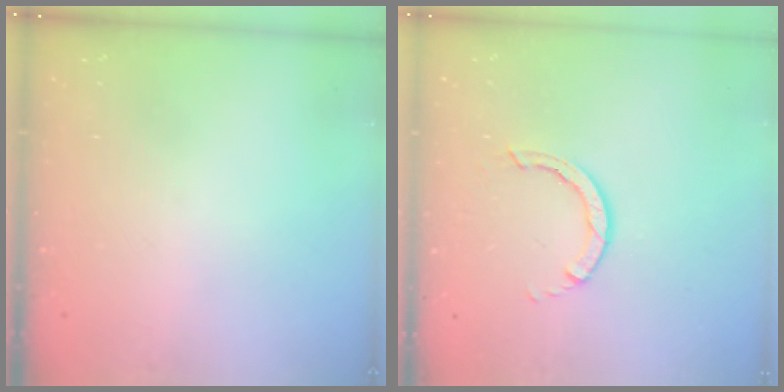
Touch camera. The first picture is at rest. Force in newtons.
{"total": 2.8, "press": 2.8, "slide": 0.3}